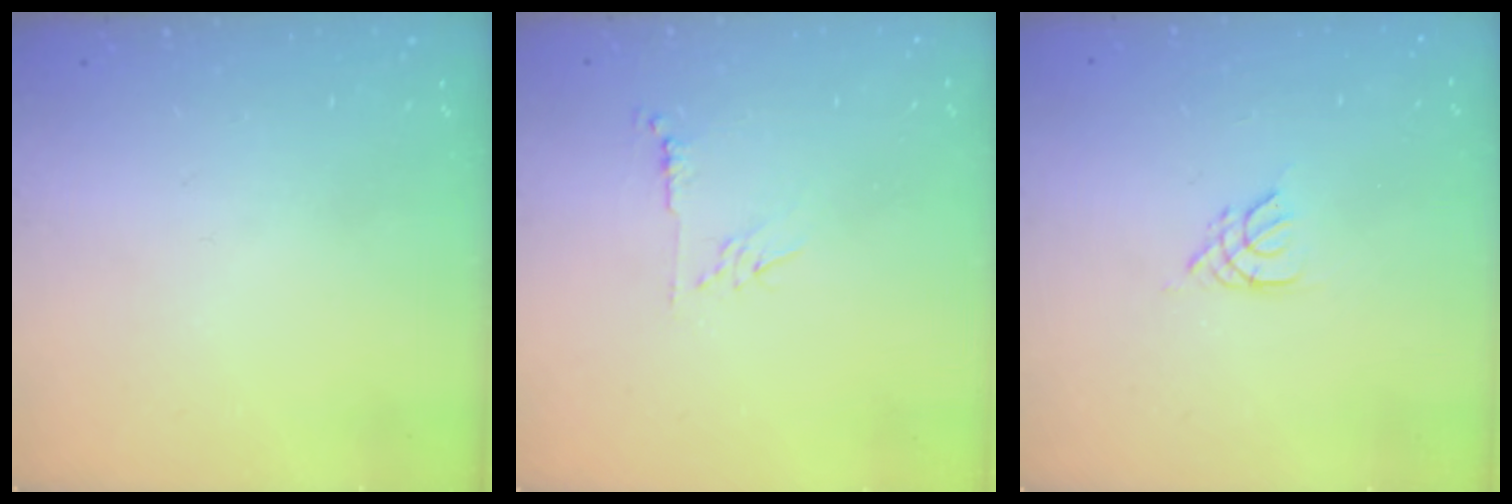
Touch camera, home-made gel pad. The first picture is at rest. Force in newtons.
{"total": 5.5, "press": 5.5, "slide": 0.7}
{"total": 2.8, "press": 2.7, "slide": 0.5}